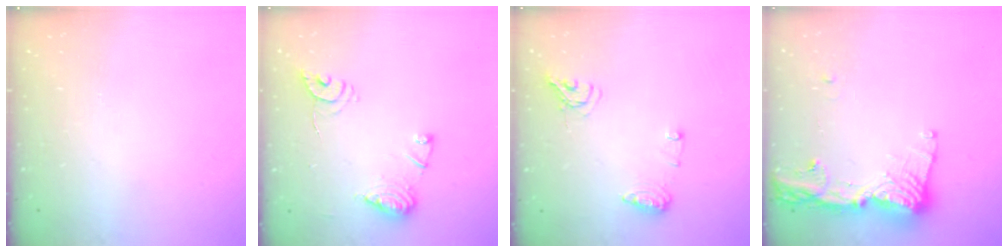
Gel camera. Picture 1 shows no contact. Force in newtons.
{"total": 10.8, "press": 10.8, "slide": 0.5}
{"total": 8.8, "press": 8.8, "slide": 0.5}
{"total": 14.5, "press": 14.4, "slide": 1.7}